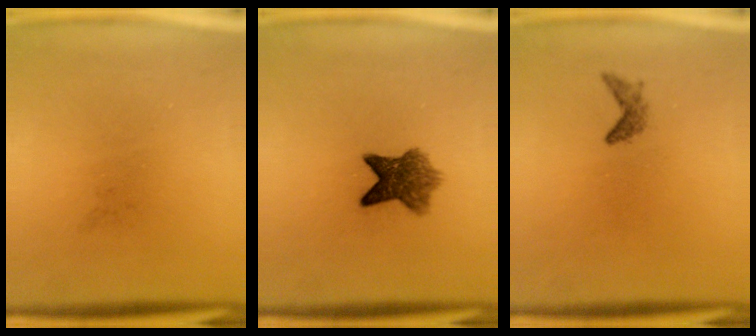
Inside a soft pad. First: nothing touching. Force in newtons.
{"total": 6.5}
{"total": 1.1}